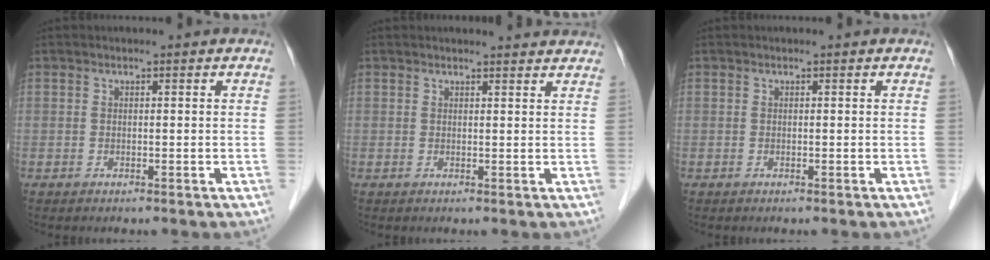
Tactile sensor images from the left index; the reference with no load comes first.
{"total": 4.5, "force": [4.4, 0.6, 0.8], "torque": [-0.011, 0.004, 0.039]}
{"total": 0.0}